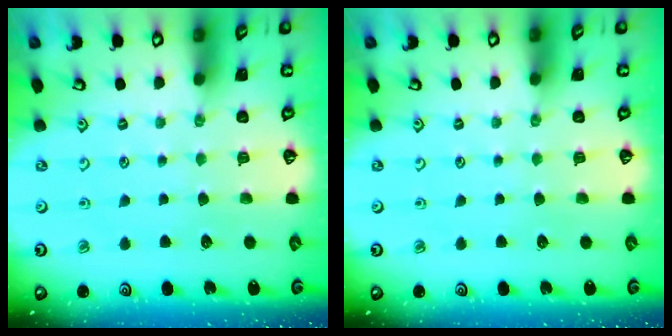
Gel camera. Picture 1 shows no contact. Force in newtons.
{"total": 0.0}